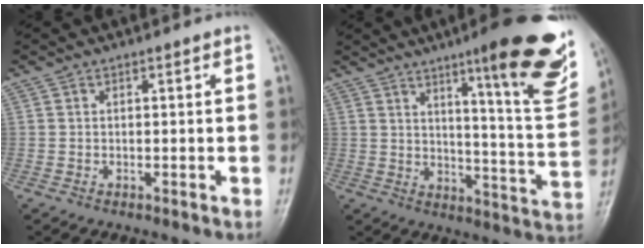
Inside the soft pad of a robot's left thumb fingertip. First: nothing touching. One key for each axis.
{"total": 22.2, "fx": 12.7, "fy": 3.8, "fz": 17.8, "tx": -0.202, "ty": -0.061, "tz": 0.177}